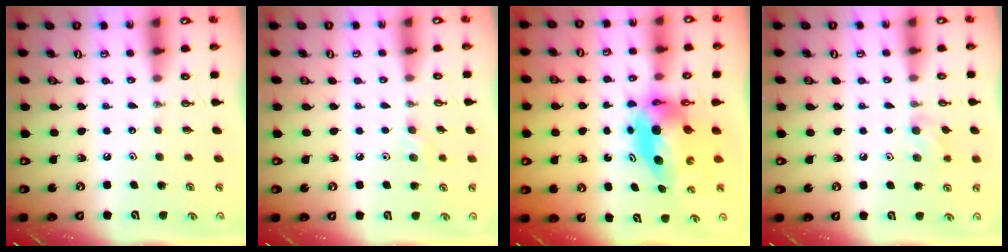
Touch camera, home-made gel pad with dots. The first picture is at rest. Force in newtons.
{"total": 7.2, "press": 6.2, "slide": 3.7}
{"total": 7.6, "press": 7.5, "slide": 0.9}
{"total": 7.3, "press": 7.2, "slide": 1.4}